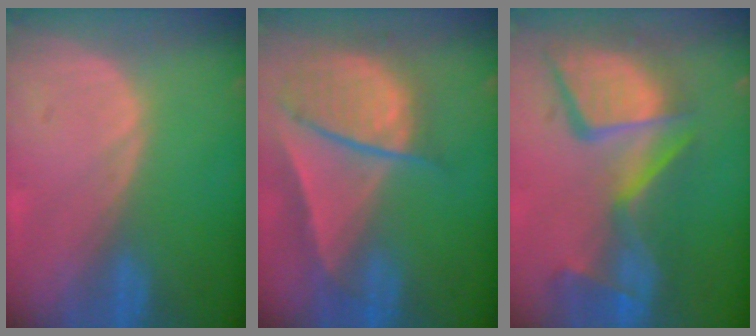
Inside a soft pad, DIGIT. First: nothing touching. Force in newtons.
{"total": 9.6, "press": 8.2, "slide": 5.0}
{"total": 13.8, "press": 11.3, "slide": 8.0}